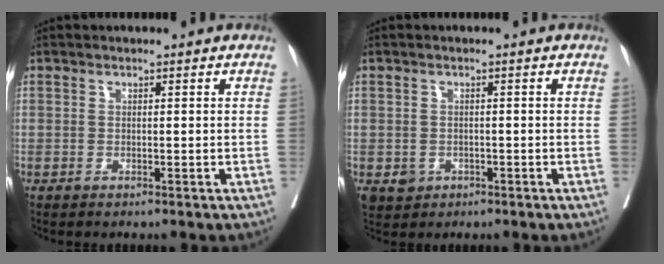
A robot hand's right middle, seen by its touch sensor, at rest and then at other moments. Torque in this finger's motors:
{"motor_torque": [0.30, -0.08, 0.00, 0.01]}